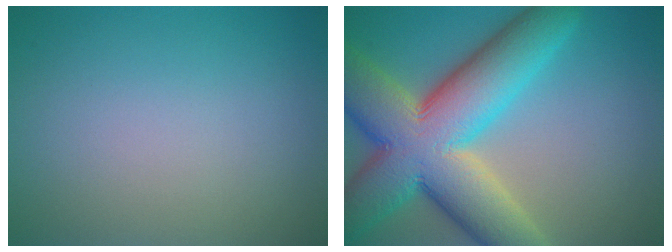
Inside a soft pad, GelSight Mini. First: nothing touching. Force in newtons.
{"total": 14.6, "press": 14.5, "slide": 0.7}